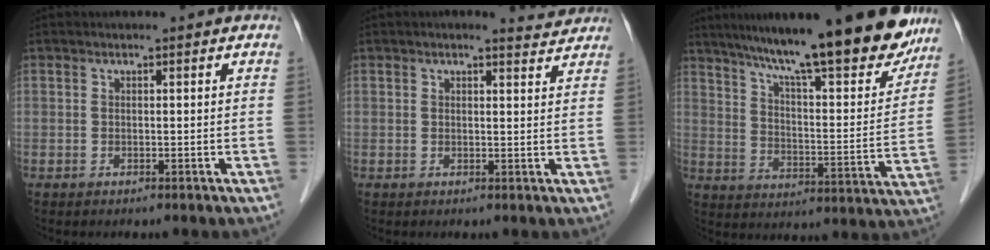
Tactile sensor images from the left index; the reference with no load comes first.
{"total": 3.1, "force": [2.9, 0.6, 0.9], "torque": [-0.015, 0.002, 0.026]}
{"total": 23.3, "force": [18.8, 3.3, 13.3], "torque": [-0.203, -0.013, 0.267]}